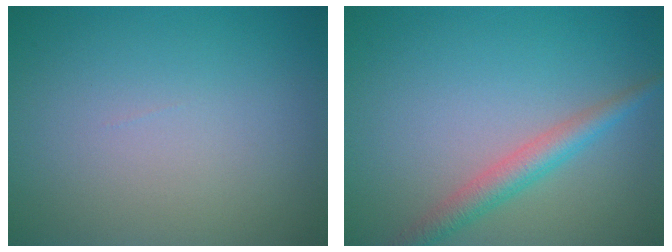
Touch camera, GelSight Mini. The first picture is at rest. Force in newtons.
{"total": 2.9, "press": 2.9, "slide": 0.2}